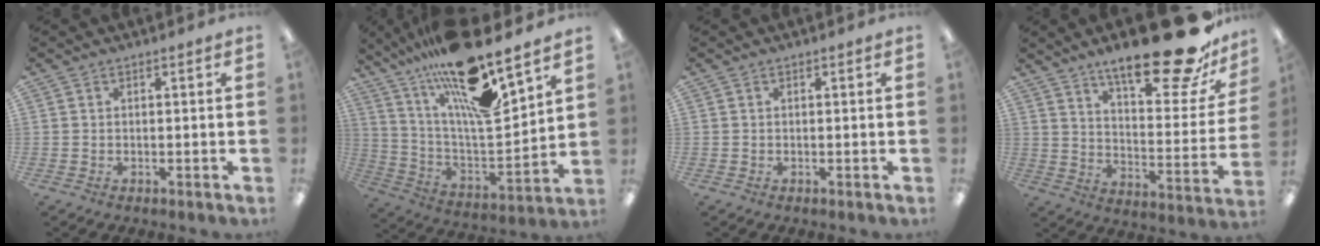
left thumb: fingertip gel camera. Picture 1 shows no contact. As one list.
[{"total": 20.7, "force": [15.7, 4.3, 12.9], "torque": [-0.234, -0.107, 0.264]}, {"total": 0.0}, {"total": 23.5, "force": [16.9, 6.8, 14.8], "torque": [-0.212, -0.117, 0.276]}]